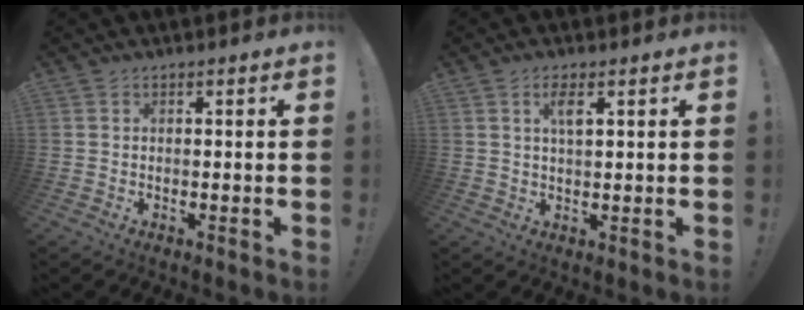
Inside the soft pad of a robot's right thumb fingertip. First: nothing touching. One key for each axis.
{"total": 3.9, "fx": 1.6, "fy": 1.2, "fz": 3.4, "tx": -0.062, "ty": 0.001, "tz": 0.024}